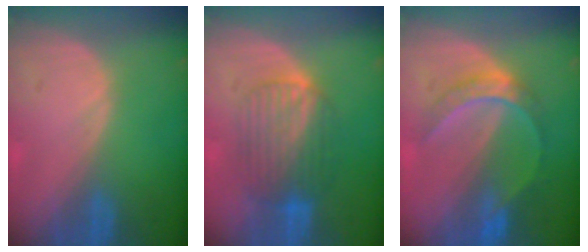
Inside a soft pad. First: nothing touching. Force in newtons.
{"total": 6.7, "press": 6.7, "slide": 0.3}
{"total": 6.1, "press": 5.7, "slide": 2.2}